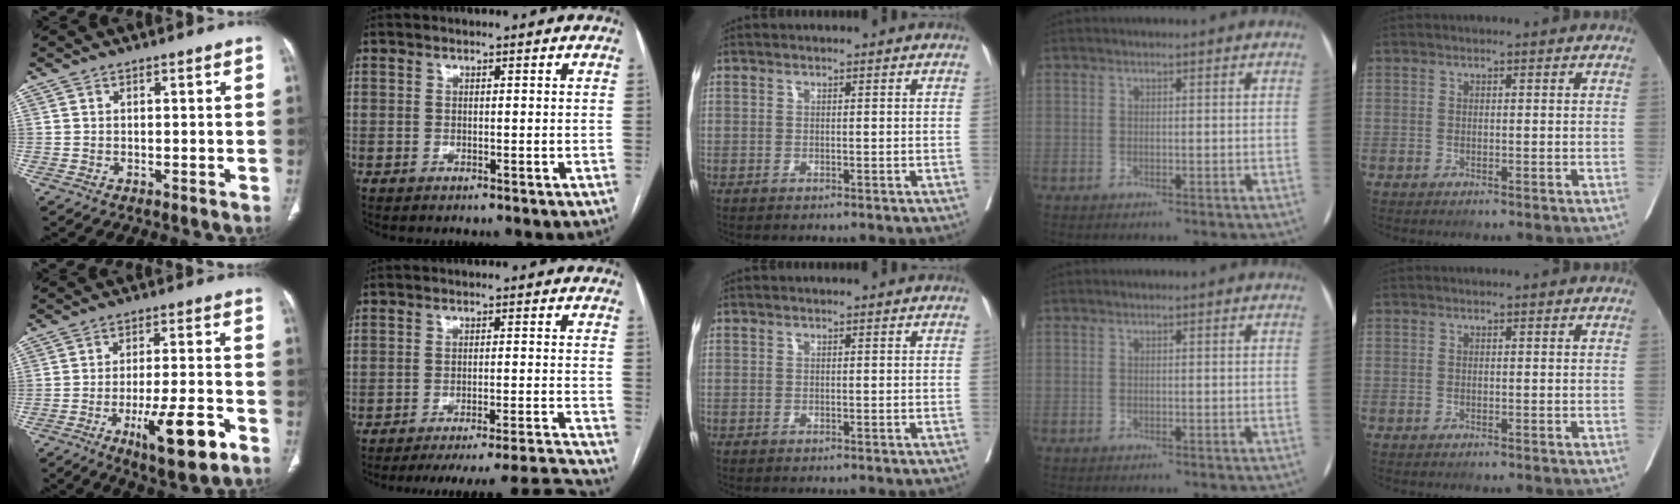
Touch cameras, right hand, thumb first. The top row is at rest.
{"thumb": {"total": 12.4, "force": [-5.8, 3.0, 10.6], "torque": [-0.167, 0.018, -0.084]}, "index": {"total": 18.0, "force": [-17.4, -1.8, 4.4], "torque": [-0.038, -0.007, -0.227]}}